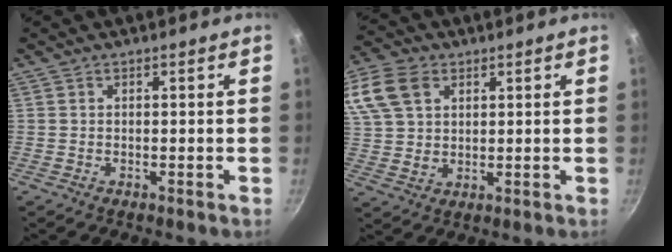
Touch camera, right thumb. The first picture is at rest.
{"total": 17.9, "force": [7.6, 12.7, 10.1], "torque": [-0.233, 0.021, 0.149]}